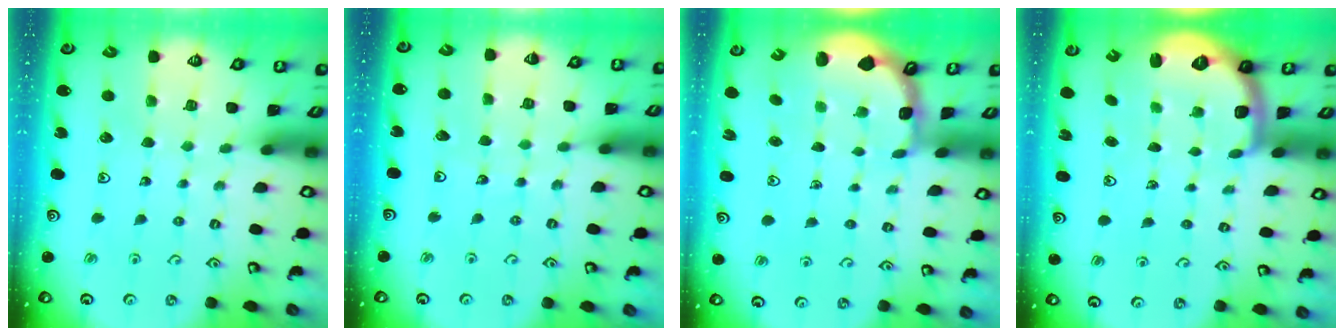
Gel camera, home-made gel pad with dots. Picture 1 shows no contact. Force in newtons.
{"total": 2.8, "press": 2.8, "slide": 0.3}
{"total": 1.2, "press": 1.1, "slide": 0.4}
{"total": 1.9, "press": 1.8, "slide": 0.4}